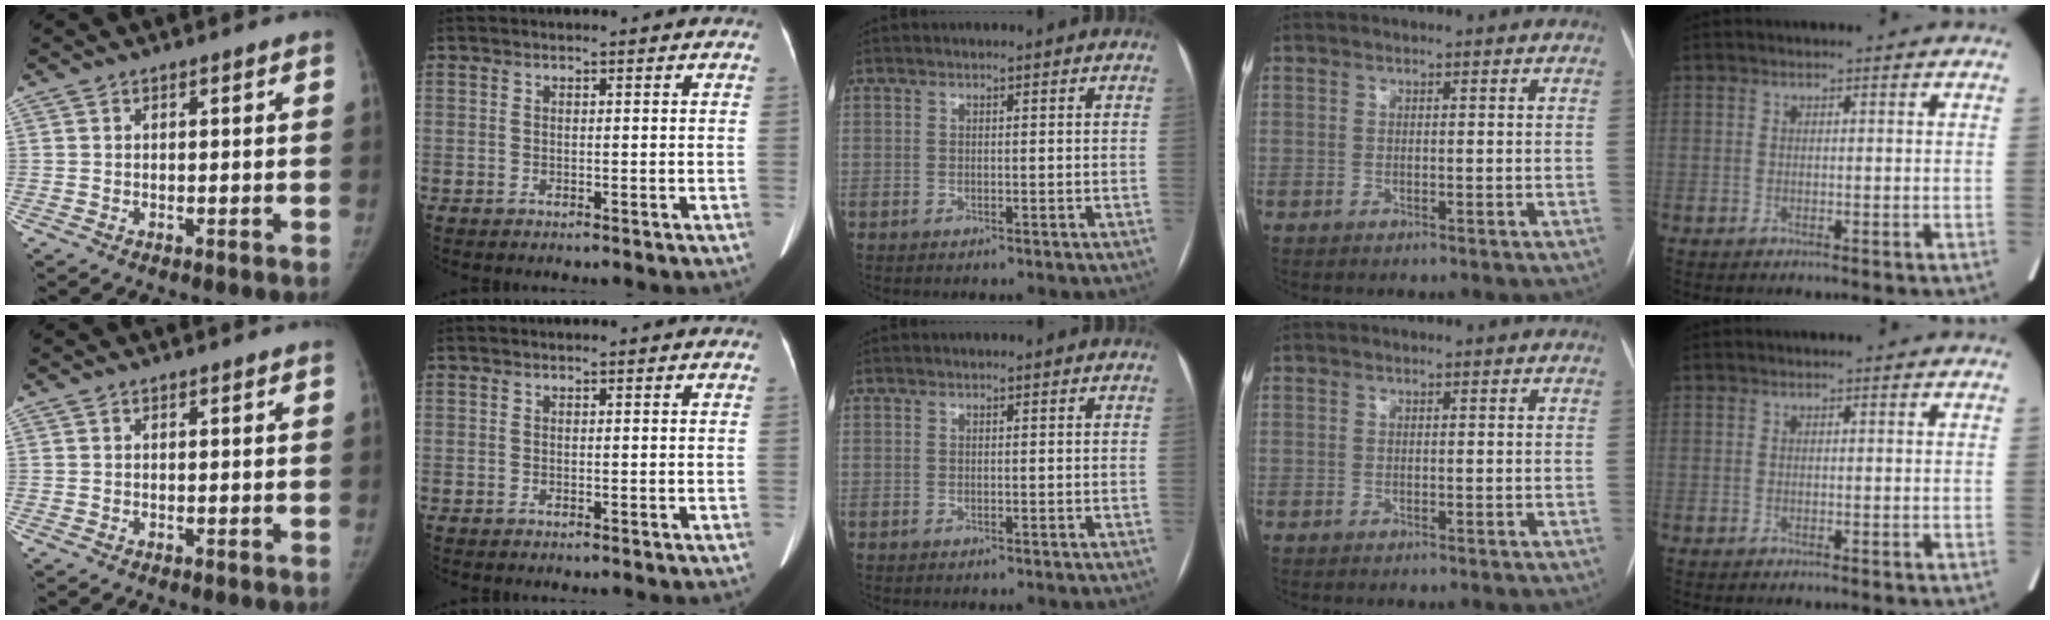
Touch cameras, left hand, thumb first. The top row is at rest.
{}